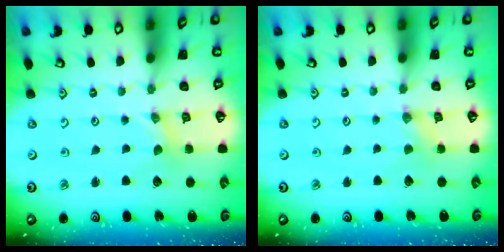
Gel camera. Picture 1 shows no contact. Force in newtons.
{"total": 1.5, "press": 1.5, "slide": 0.3}